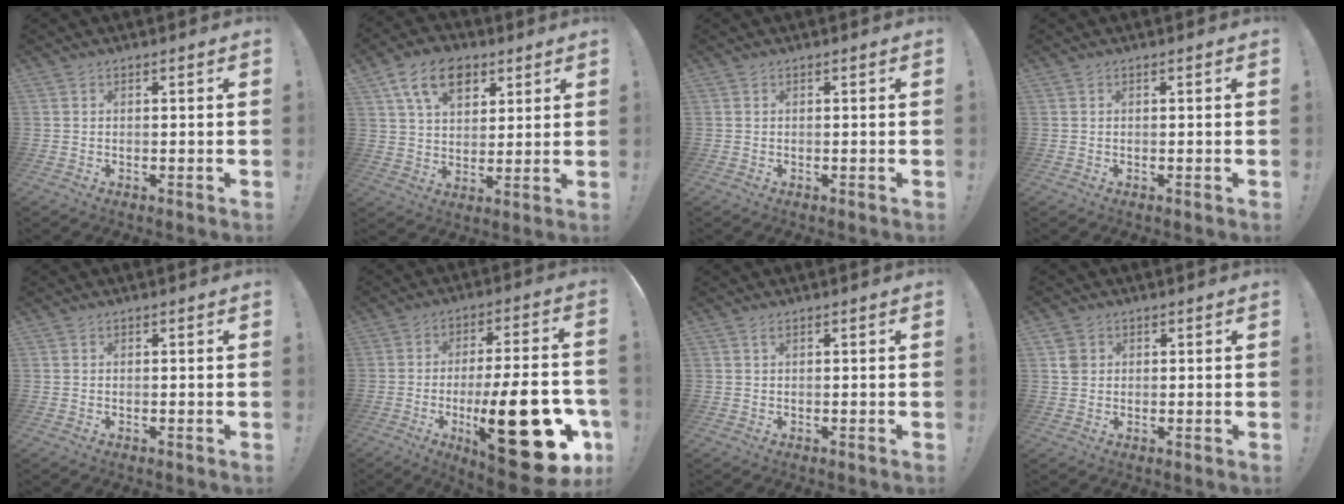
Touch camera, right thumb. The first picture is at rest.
{"total": 13.6, "force": [6.9, 9.0, 7.6], "torque": [-0.119, -0.016, 0.130]}
{"total": 0.0}
{"total": 0.0}
{"total": 0.0}
{"total": 28.8, "force": [-8.7, 9.2, 25.9], "torque": [-0.383, 0.037, -0.119]}
{"total": 0.8, "force": [0.3, 0.2, 0.7], "torque": [-0.017, 0.002, 0.006]}
{"total": 3.1, "force": [1.2, 2.6, 1.1], "torque": [-0.010, -0.001, 0.021]}